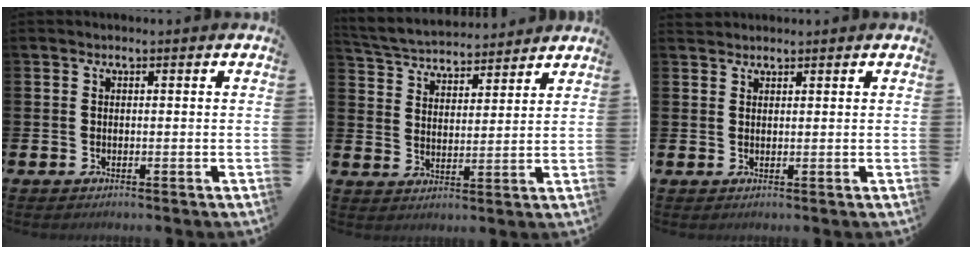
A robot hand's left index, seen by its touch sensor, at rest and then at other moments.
{"total": 5.0, "force": [4.9, 1.0, 0.1], "torque": [-0.029, -0.033, 0.085]}
{"total": 1.3, "force": [1.3, 0.4, 0.0], "torque": [0.006, 0.000, 0.023]}